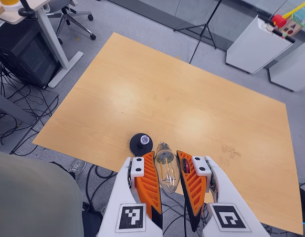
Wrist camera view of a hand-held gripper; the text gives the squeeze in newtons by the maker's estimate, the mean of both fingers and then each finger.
{"total": 20.9, "left": 23.7, "right": 18.0}